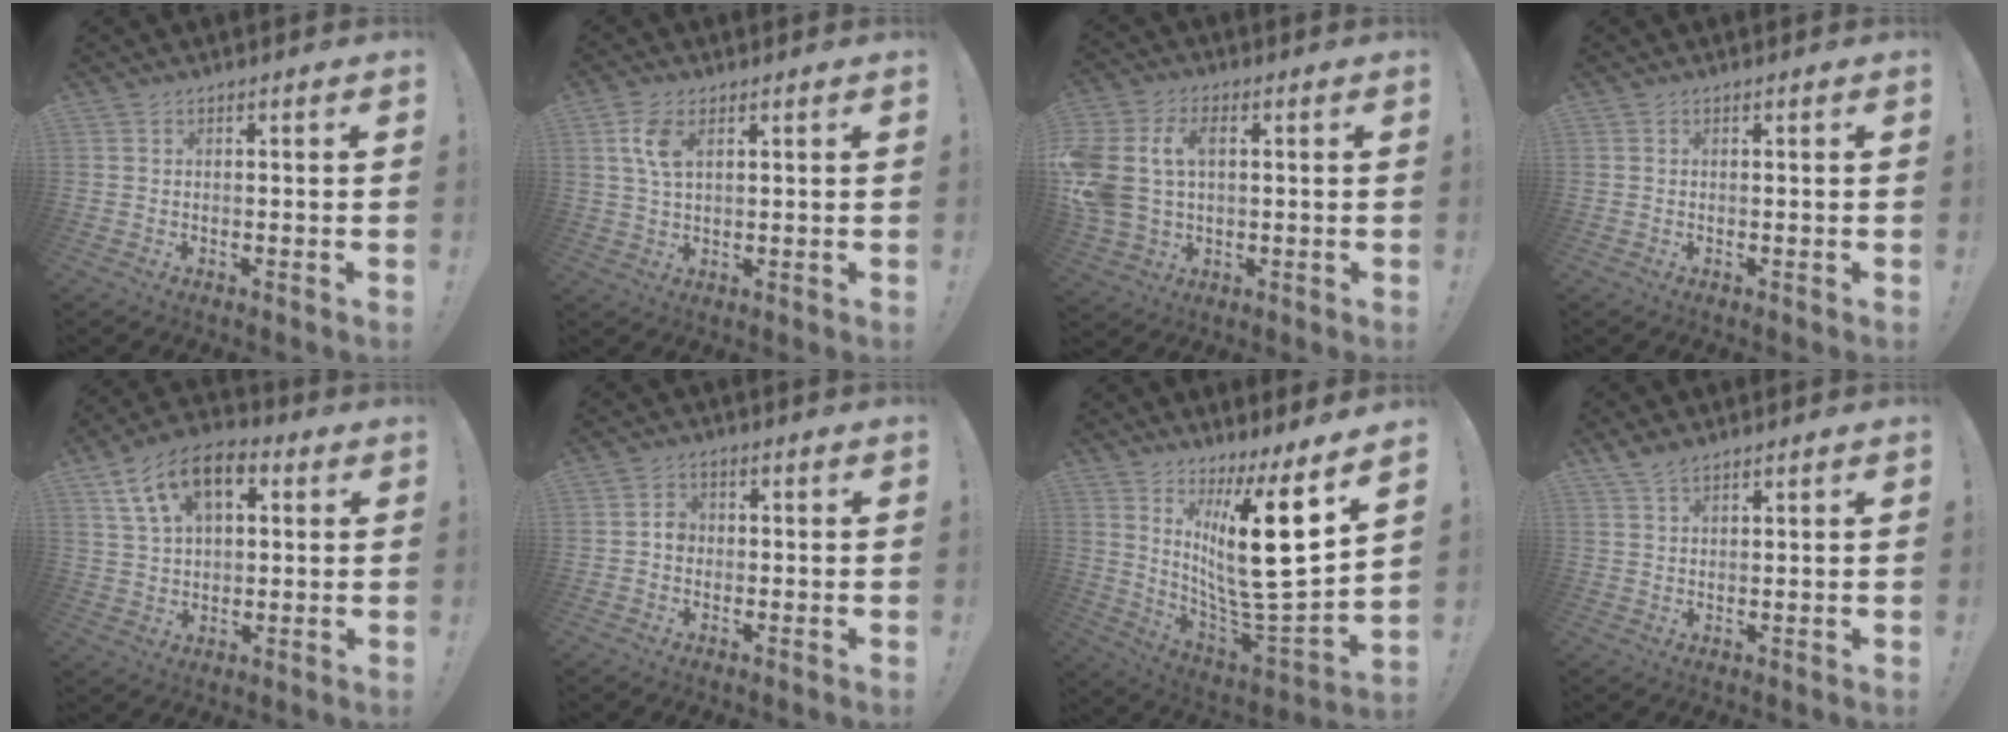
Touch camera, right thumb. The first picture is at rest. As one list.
[{"total": 6.4, "force": [2.3, 3.5, 4.9], "torque": [-0.089, -0.002, 0.040]}, {"total": 13.2, "force": [2.6, 9.4, 8.9], "torque": [-0.191, -0.005, 0.047]}, {"total": 0.0}, {"total": 13.6, "force": [5.6, 8.4, 9.1], "torque": [-0.156, -0.012, 0.104]}, {"total": 3.4, "force": [-0.9, 2.7, 1.8], "torque": [-0.018, 0.007, -0.019]}, {"total": 20.3, "force": [6.2, 4.2, 18.9], "torque": [-0.310, -0.064, 0.097]}, {"total": 3.2, "force": [2.6, 1.2, 1.4], "torque": [-0.030, -0.011, 0.049]}]